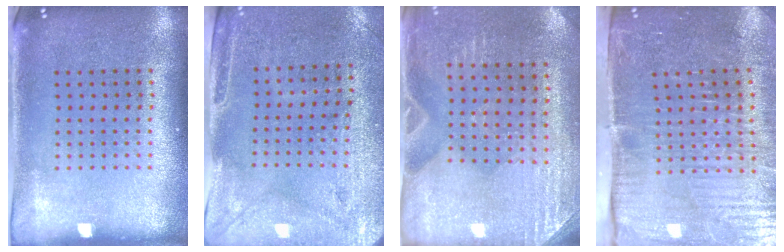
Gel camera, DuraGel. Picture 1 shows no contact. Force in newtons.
{"total": 2.9, "press": 2.5, "slide": 1.5}
{"total": 3.0, "press": 2.8, "slide": 1.0}
{"total": 5.4, "press": 4.6, "slide": 2.8}